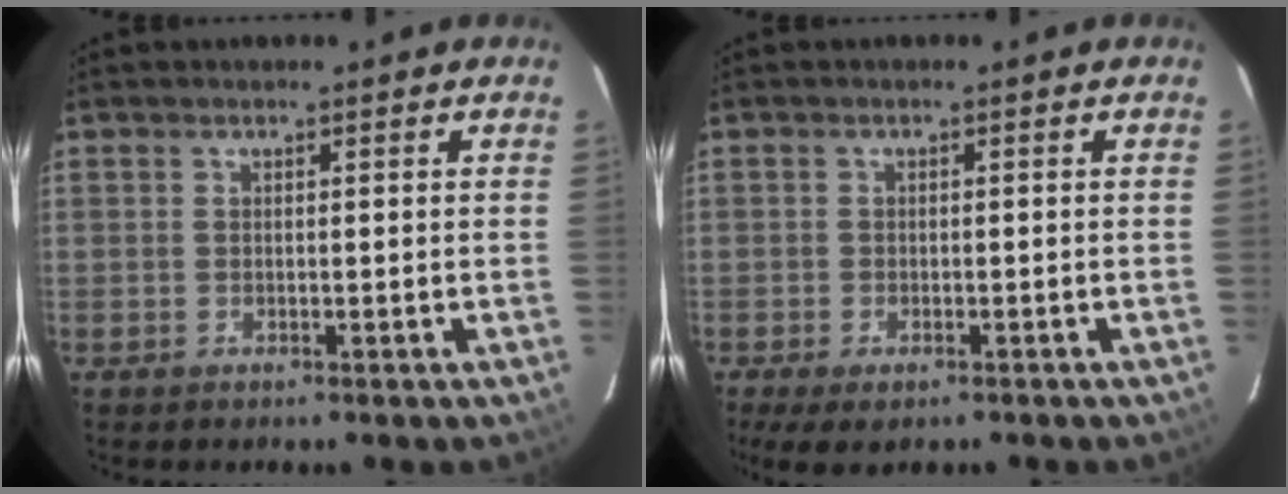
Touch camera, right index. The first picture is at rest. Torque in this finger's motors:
{"motor_torque": [0.57, -0.65, -0.03, -0.03]}